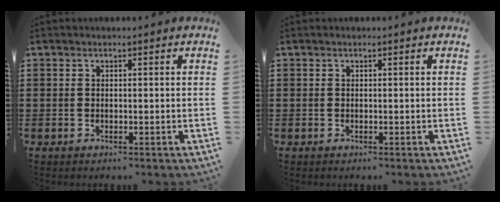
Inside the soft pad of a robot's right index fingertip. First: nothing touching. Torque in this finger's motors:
{"motor_torque": [0.00, 0.00, 0.01, 0.00]}